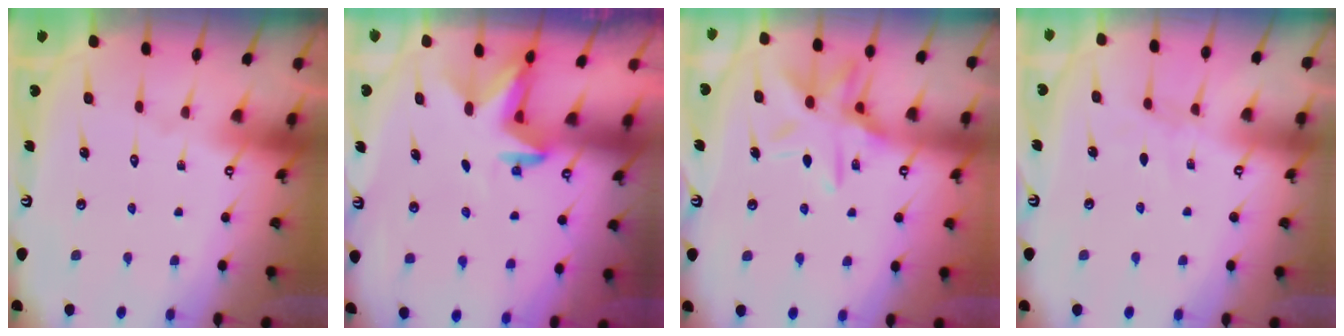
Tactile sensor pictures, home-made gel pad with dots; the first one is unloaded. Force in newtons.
{"total": 3.1, "press": 3.0, "slide": 0.8}
{"total": 13.5, "press": 13.4, "slide": 1.1}
{"total": 3.6, "press": 3.6, "slide": 0.4}